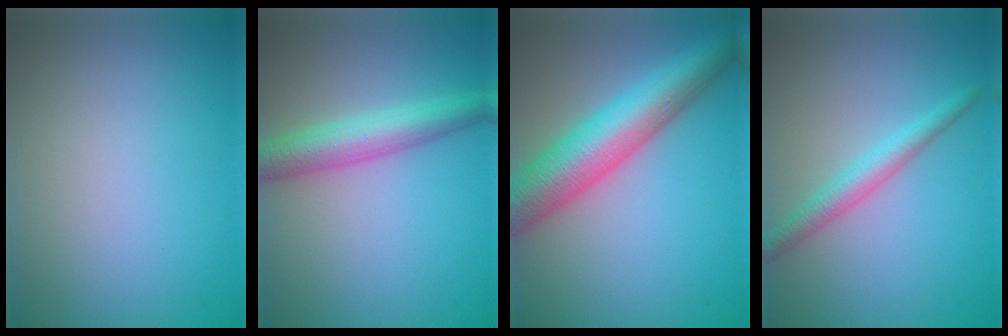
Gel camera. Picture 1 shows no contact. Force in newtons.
{"total": 4.7, "press": 4.7, "slide": 0.1}
{"total": 9.0, "press": 9.0, "slide": 0.3}
{"total": 2.7, "press": 2.7, "slide": 0.1}